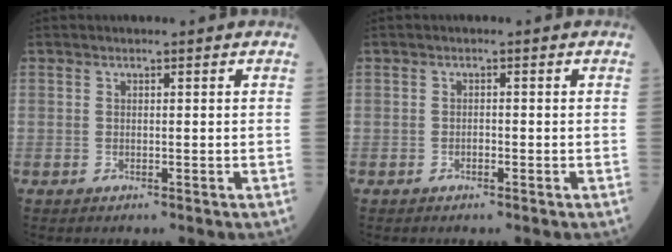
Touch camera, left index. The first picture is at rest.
{"total": 0.7, "force": [-0.6, 0.2, 0.4], "torque": [-0.004, -0.004, -0.014]}